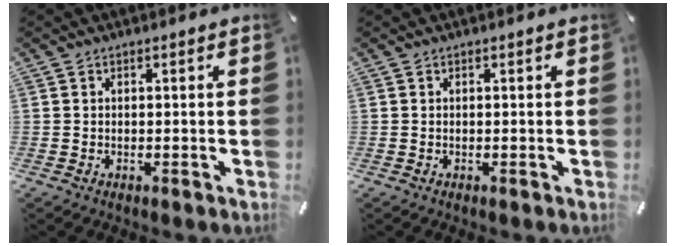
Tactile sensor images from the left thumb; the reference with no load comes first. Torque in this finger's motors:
{"motor_torque": [0.00, 0.00, -0.03, 0.03, 0.00]}